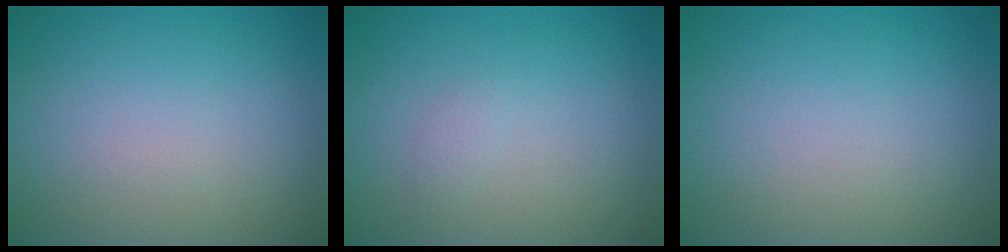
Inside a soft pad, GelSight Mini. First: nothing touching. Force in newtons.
{"total": 0.7, "press": 0.7, "slide": 0.1}
{"total": 0.0}